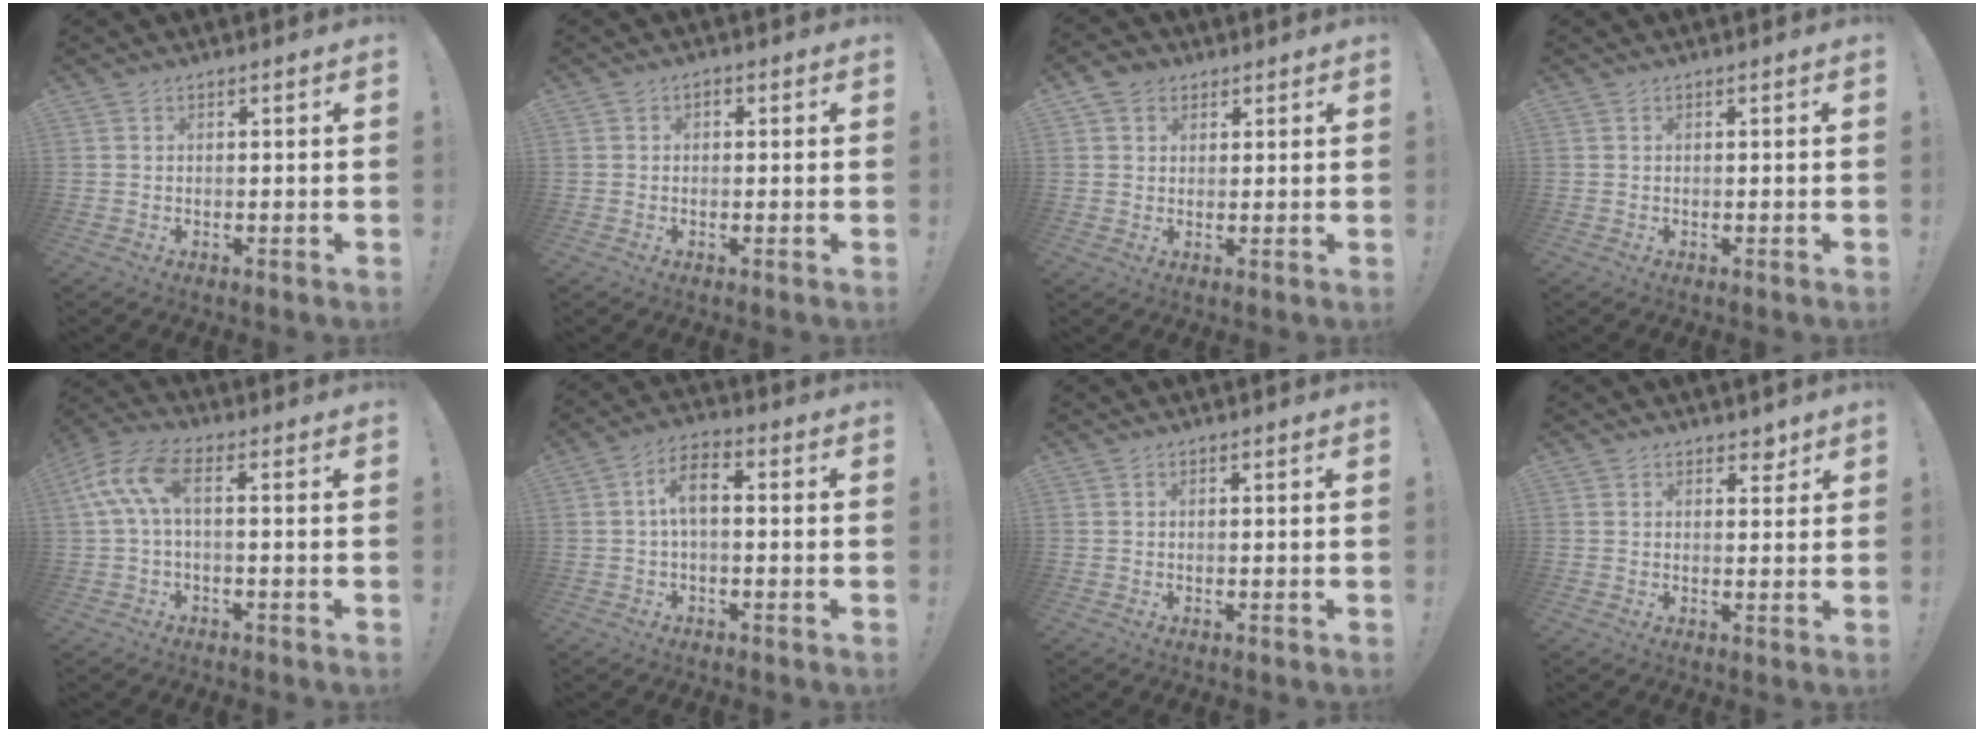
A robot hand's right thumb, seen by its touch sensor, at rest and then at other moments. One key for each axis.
{"total": 1.6, "fx": -0.7, "fy": 1.3, "fz": 0.6, "tx": -0.010, "ty": 0.008, "tz": -0.013}
{"total": 4.5, "fx": 2.2, "fy": 3.6, "fz": 1.5, "tx": -0.022, "ty": -0.003, "tz": 0.043}
{"total": 0.0}
{"total": 9.7, "fx": 1.7, "fy": 3.7, "fz": 8.9, "tx": -0.186, "ty": -0.007, "tz": 0.030}
{"total": 6.6, "fx": 0.1, "fy": 2.9, "fz": 5.9, "tx": -0.120, "ty": 0.010, "tz": 0.004}
{"total": 0.0}
{"total": 3.1, "fx": 2.2, "fy": 1.8, "fz": 1.2, "tx": 0.009, "ty": -0.016, "tz": 0.034}